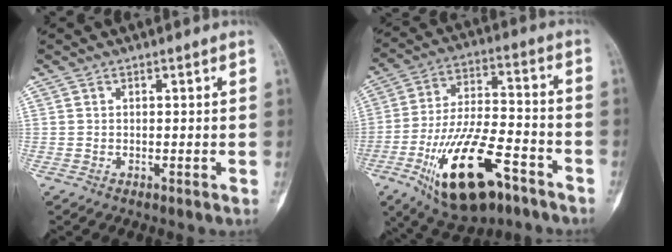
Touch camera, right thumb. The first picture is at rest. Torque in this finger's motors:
{"motor_torque": [0.79, 0.78, 1.77, -1.01, 0.51]}